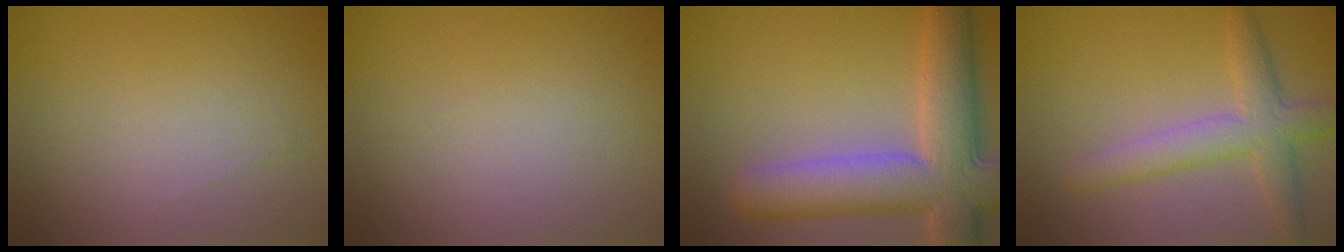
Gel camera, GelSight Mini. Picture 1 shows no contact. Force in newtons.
{"total": 0.0}
{"total": 10.1, "press": 10.1, "slide": 1.0}
{"total": 4.4, "press": 4.4, "slide": 0.3}